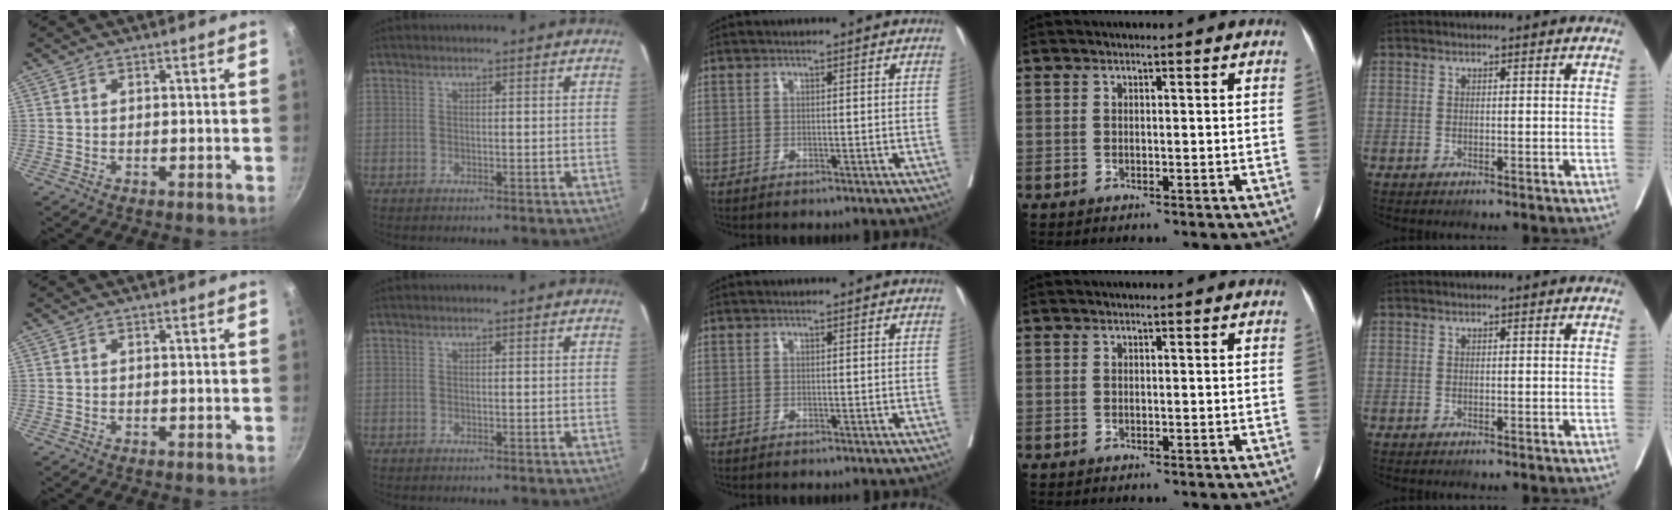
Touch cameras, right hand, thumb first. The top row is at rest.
{}